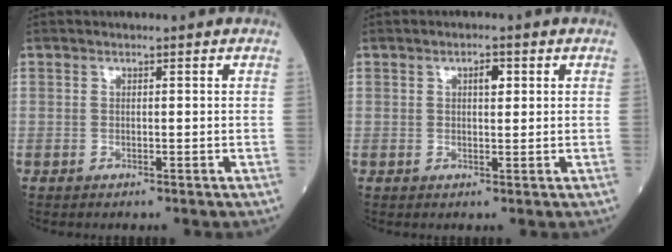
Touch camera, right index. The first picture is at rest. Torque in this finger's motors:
{"motor_torque": [0.03, -0.01, 0.00, 0.01]}